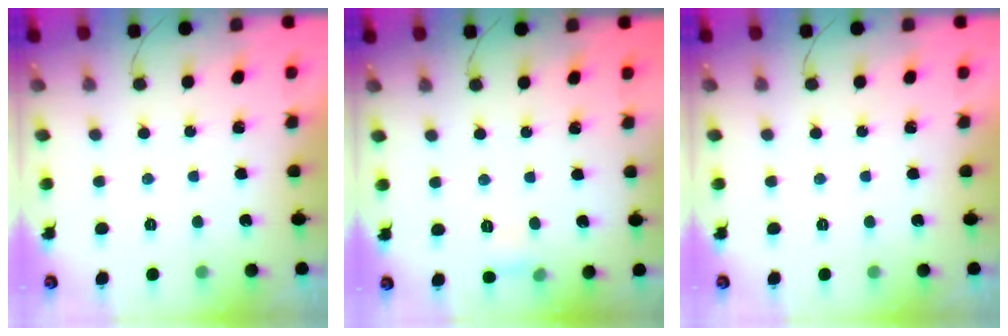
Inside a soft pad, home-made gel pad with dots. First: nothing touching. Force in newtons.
{"total": 4.7, "press": 4.5, "slide": 1.3}
{"total": 0.0}